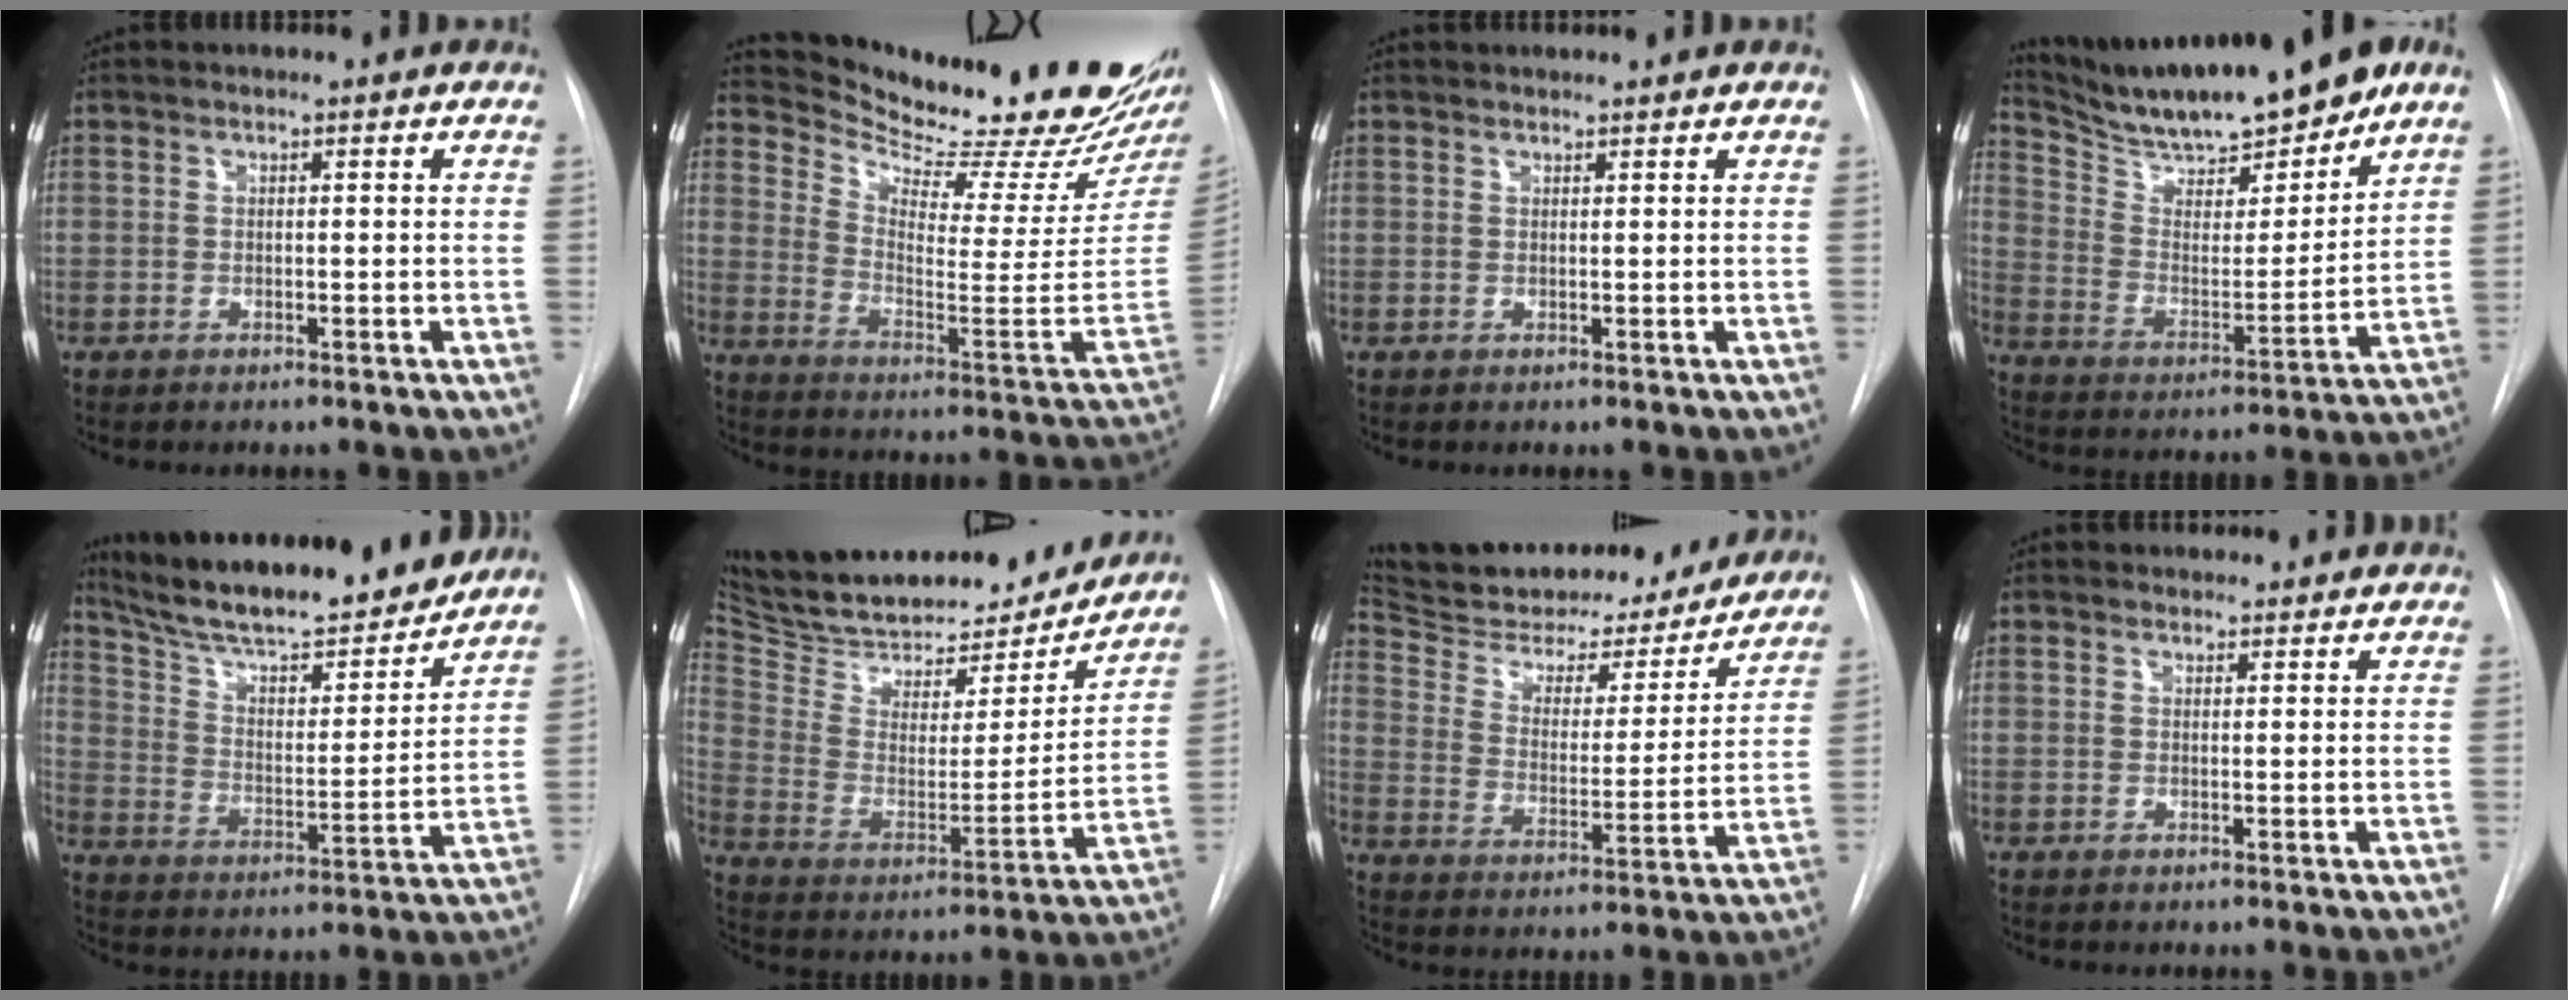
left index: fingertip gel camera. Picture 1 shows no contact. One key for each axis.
{"total": 26.0, "fx": 23.4, "fy": 1.0, "fz": 11.2, "tx": -0.181, "ty": -0.113, "tz": 0.320}
{"total": 2.1, "fx": 2.0, "fy": 0.3, "fz": 0.3, "tx": -0.008, "ty": 0.023, "tz": 0.032}
{"total": 19.6, "fx": 16.8, "fy": 2.6, "fz": 9.7, "tx": -0.166, "ty": -0.012, "tz": 0.275}
{"total": 22.0, "fx": 19.6, "fy": 3.2, "fz": 9.6, "tx": -0.162, "ty": -0.010, "tz": 0.298}
{"total": 27.7, "fx": 24.8, "fy": 9.2, "fz": 8.0, "tx": -0.150, "ty": -0.031, "tz": 0.359}
{"total": 26.0, "fx": 23.5, "fy": 6.8, "fz": 8.9, "tx": -0.152, "ty": -0.015, "tz": 0.322}
{"total": 4.8, "fx": 4.6, "fy": 1.4, "fz": 0.5, "tx": -0.002, "ty": 0.019, "tz": 0.052}